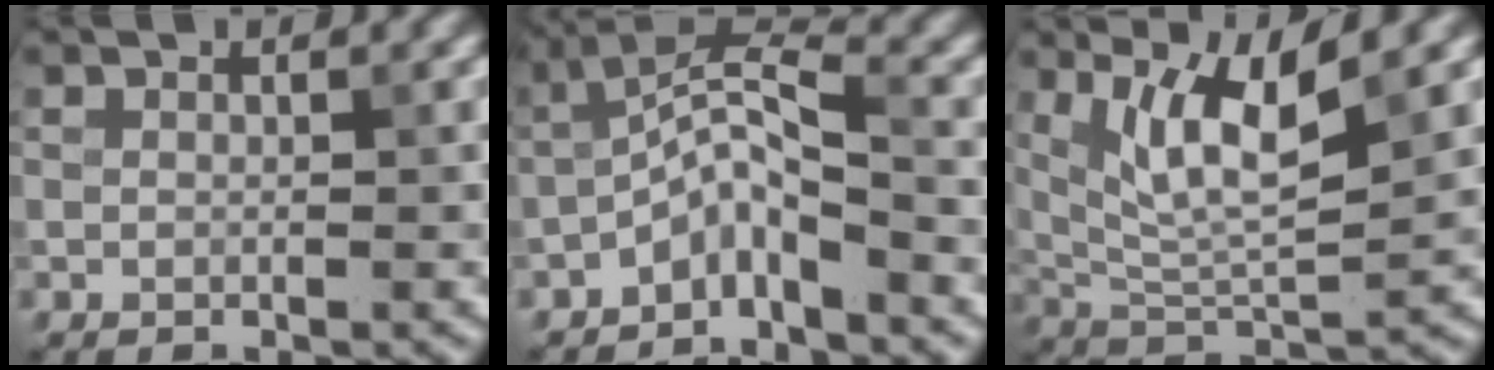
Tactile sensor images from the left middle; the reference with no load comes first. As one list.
[{"total": 4.1, "force": [-2.2, 1.1, 3.3], "torque": [-0.062, 0.019, -0.049]}, {"total": 6.4, "force": [3.0, 1.7, 5.4], "torque": [-0.105, -0.007, 0.062]}]